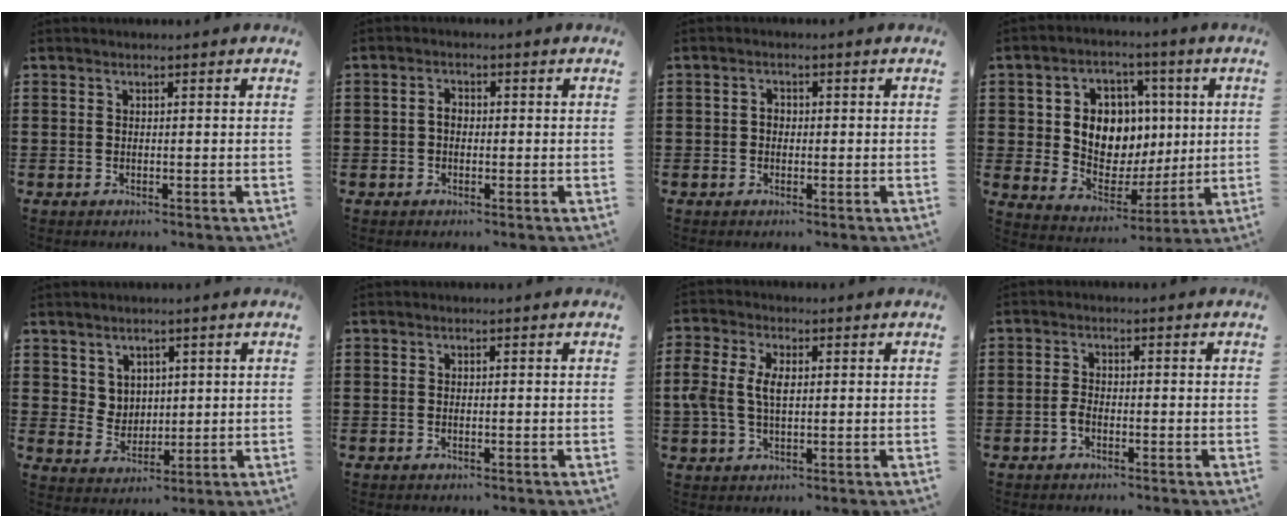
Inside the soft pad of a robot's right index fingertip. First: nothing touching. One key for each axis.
{"total": 1.8, "fx": -0.3, "fy": 1.1, "fz": 1.4, "tx": -0.036, "ty": -0.002, "tz": -0.008}
{"total": 1.3, "fx": -0.1, "fy": 0.9, "fz": 0.9, "tx": -0.018, "ty": 0.002, "tz": -0.003}
{"total": 9.3, "fx": 2.2, "fy": 7.8, "fz": 4.5, "tx": -0.102, "ty": 0.003, "tz": 0.046}
{"total": 4.1, "fx": 2.7, "fy": 3.0, "fz": 0.6, "tx": -0.029, "ty": 0.003, "tz": 0.052}
{"total": 0.0}
{"total": 5.0, "fx": 0.5, "fy": 2.9, "fz": 4.0, "tx": -0.105, "ty": 0.003, "tz": 0.000}
{"total": 1.8, "fx": -0.8, "fy": 0.9, "fz": 1.4, "tx": -0.036, "ty": -0.001, "tz": -0.018}